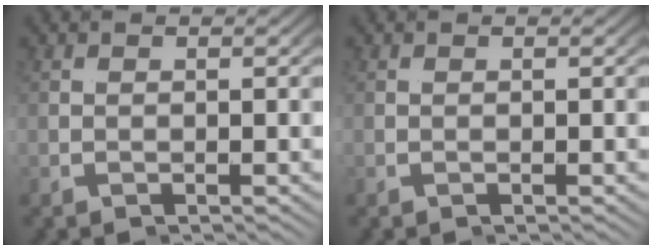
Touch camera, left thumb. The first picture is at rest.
{"total": 0.0}